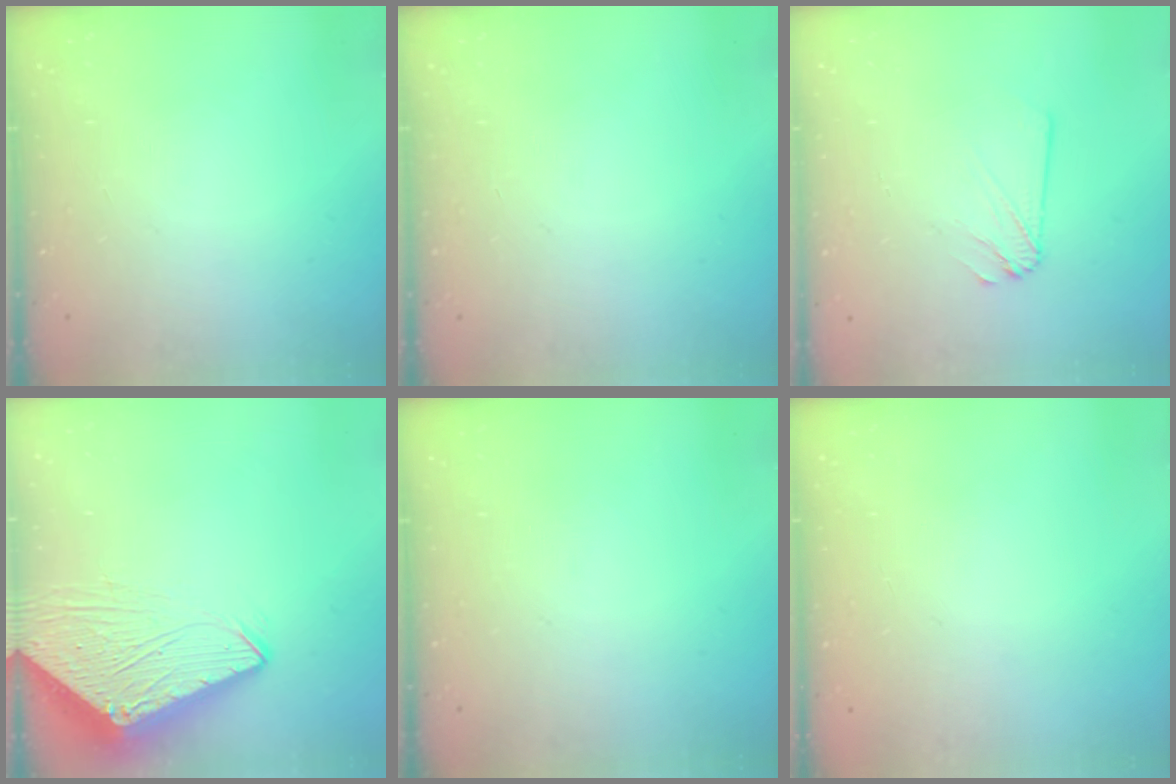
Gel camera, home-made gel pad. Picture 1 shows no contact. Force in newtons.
{"total": 0.0}
{"total": 2.2, "press": 2.2, "slide": 0.1}
{"total": 8.0, "press": 8.0, "slide": 0.7}
{"total": 0.0}
{"total": 0.7, "press": 0.3, "slide": 0.7}